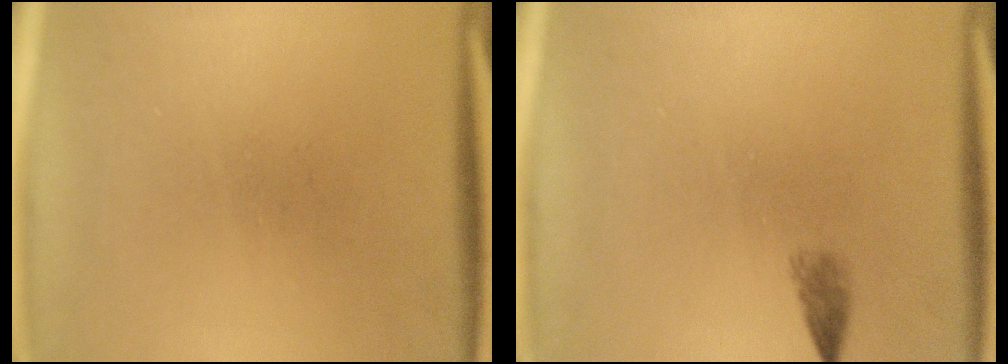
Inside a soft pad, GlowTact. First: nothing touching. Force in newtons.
{"total": 1.3}